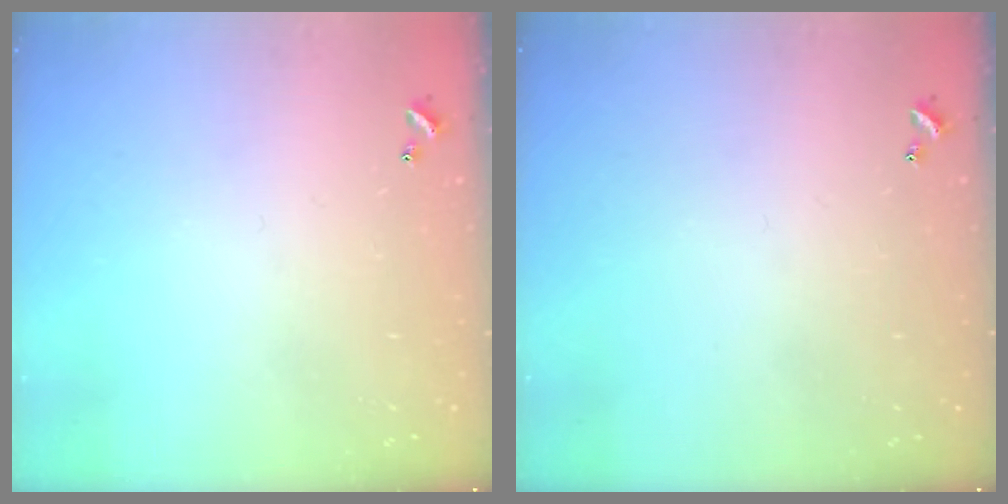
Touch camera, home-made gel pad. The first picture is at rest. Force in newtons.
{"total": 0.0}